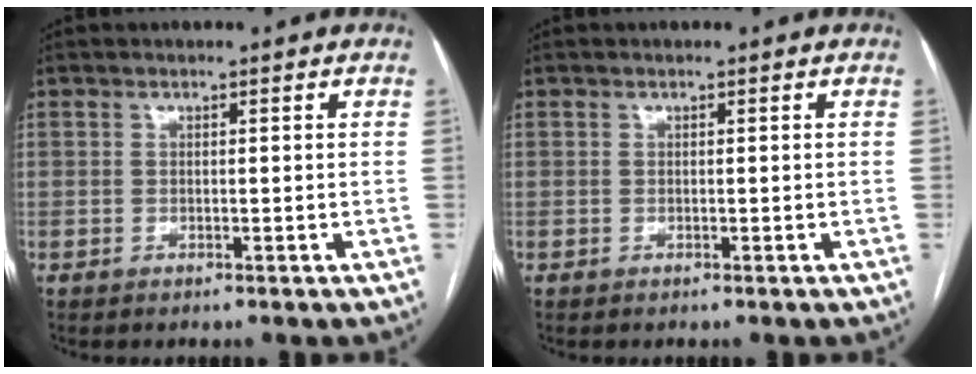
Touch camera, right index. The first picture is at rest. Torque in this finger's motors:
{"motor_torque": [0.00, 0.00, 0.00, 0.01]}